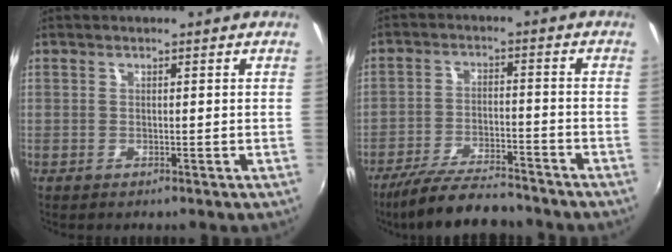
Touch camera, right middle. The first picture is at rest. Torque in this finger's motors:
{"motor_torque": [1.04, -1.00, 0.43, 0.17]}